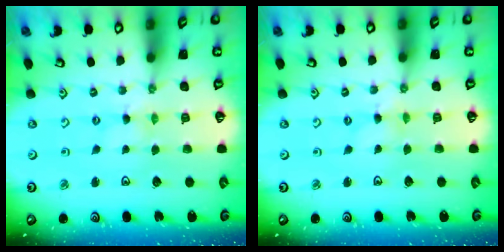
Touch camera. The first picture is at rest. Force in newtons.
{"total": 0.0}